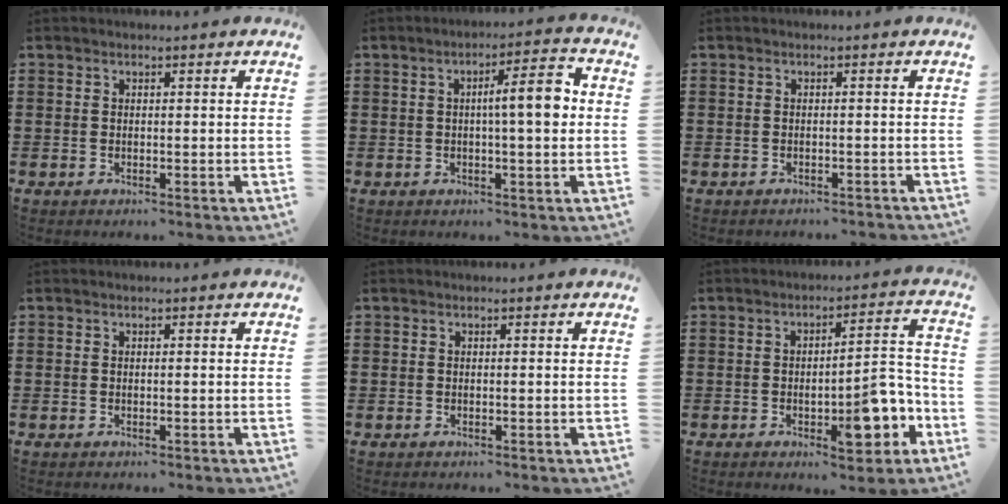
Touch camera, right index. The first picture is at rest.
{"total": 6.7, "force": [0.5, 1.1, 6.6], "torque": [-0.107, -0.005, 0.000]}
{"total": 0.7, "force": [-0.7, 0.1, 0.2], "torque": [-0.006, -0.001, -0.013]}
{"total": 0.0}
{"total": 0.0}
{"total": 9.0, "force": [-3.3, 3.2, 7.7], "torque": [-0.097, -0.003, -0.053]}